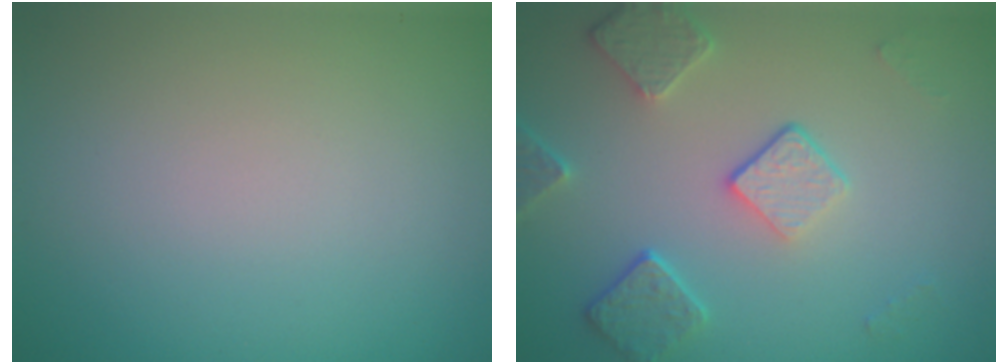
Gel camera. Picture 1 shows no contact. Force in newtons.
{"total": 4.0, "press": 3.2, "slide": 2.5}